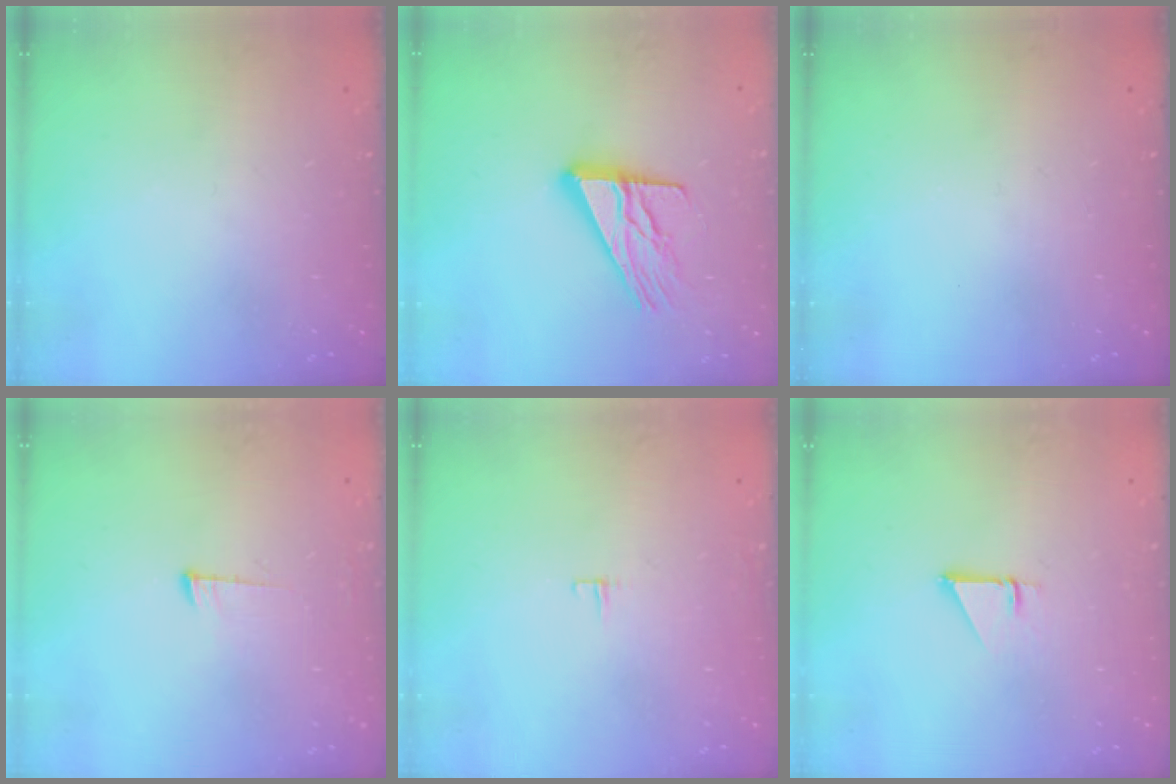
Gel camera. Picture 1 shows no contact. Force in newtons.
{"total": 13.9, "press": 13.9, "slide": 1.1}
{"total": 0.0}
{"total": 6.1, "press": 6.1, "slide": 0.6}
{"total": 3.3, "press": 3.3, "slide": 0.2}
{"total": 1.0, "press": 1.0, "slide": 0.1}